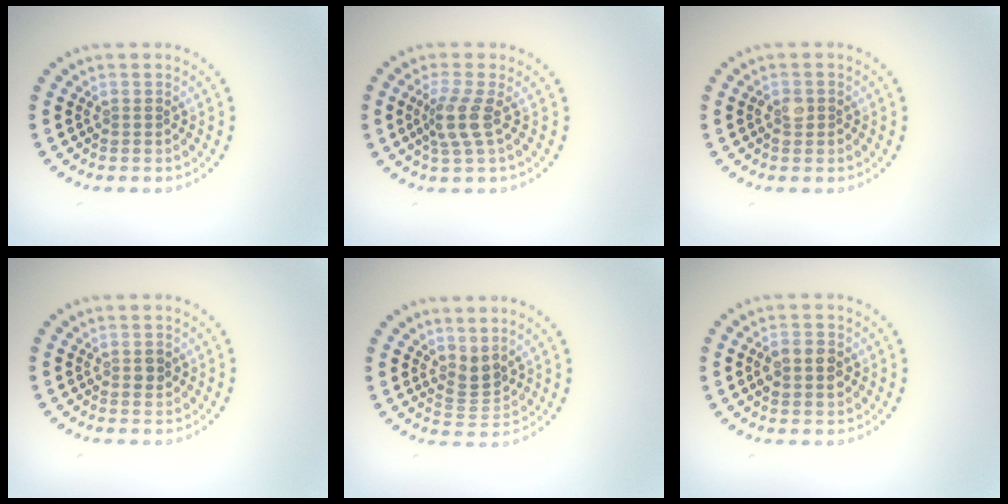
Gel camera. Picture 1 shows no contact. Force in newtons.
{"total": 2.6, "press": 2.0, "slide": 1.7}
{"total": 1.4, "press": 1.4, "slide": 0.4}
{"total": 1.0, "press": 1.0, "slide": 0.1}
{"total": 2.2, "press": 1.6, "slide": 1.6}
{"total": 3.0, "press": 3.0, "slide": 0.1}